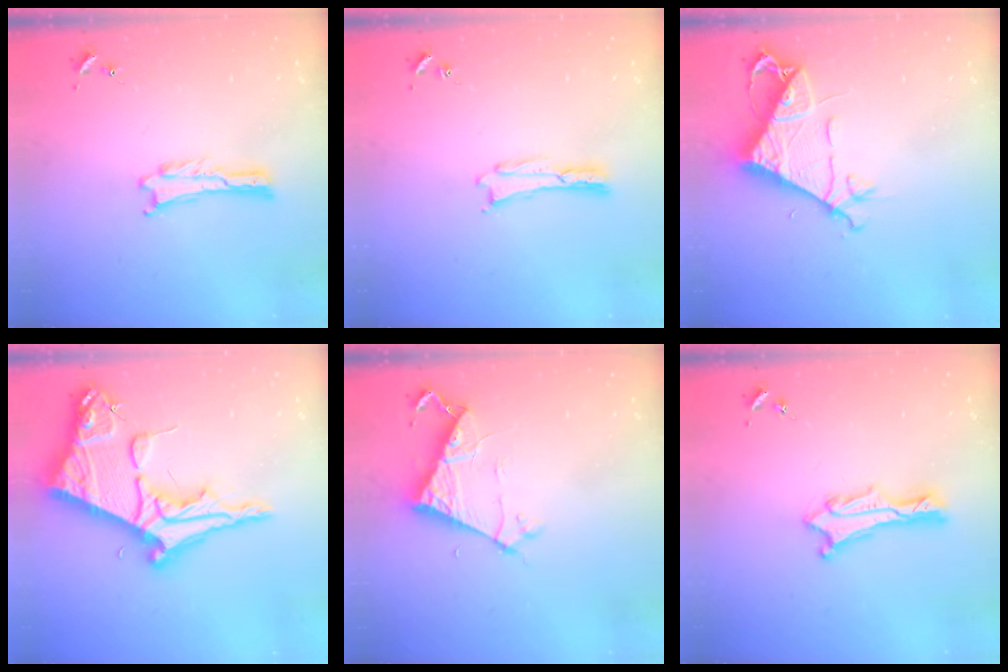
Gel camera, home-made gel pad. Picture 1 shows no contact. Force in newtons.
{"total": 0.0}
{"total": 8.1, "press": 8.1, "slide": 0.6}
{"total": 12.1, "press": 12.1, "slide": 1.3}
{"total": 6.1, "press": 6.1, "slide": 0.4}
{"total": 1.5, "press": 1.5, "slide": 0.1}